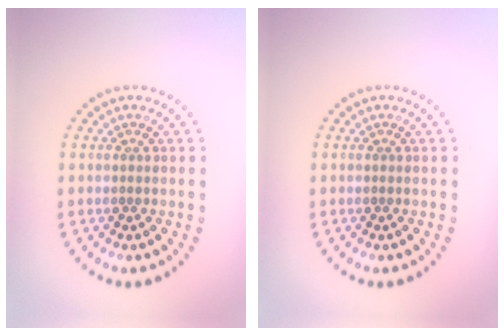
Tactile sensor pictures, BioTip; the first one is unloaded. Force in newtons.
{"total": 0.0}